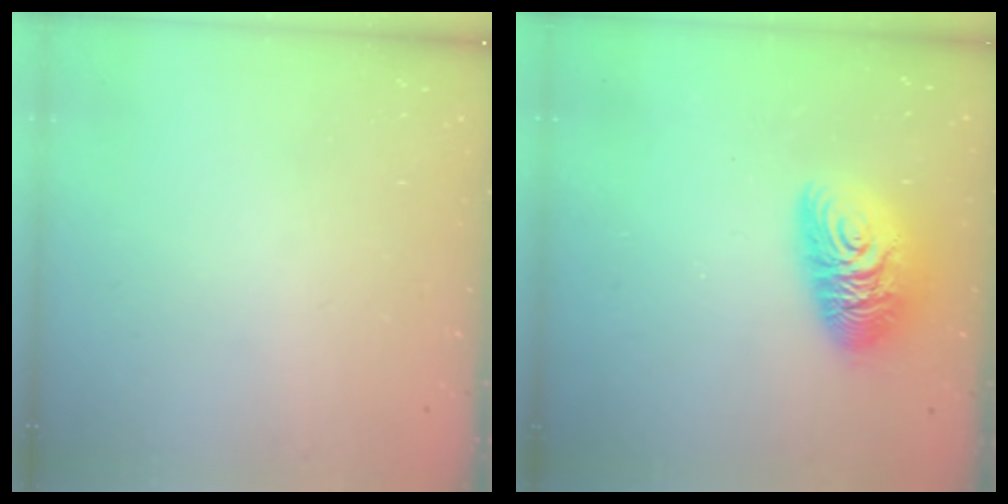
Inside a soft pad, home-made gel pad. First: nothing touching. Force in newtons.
{"total": 12.1, "press": 12.0, "slide": 1.2}